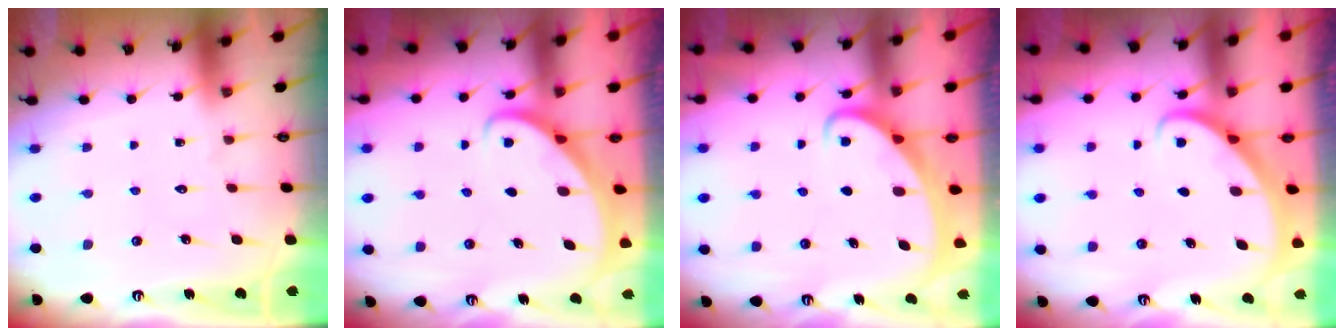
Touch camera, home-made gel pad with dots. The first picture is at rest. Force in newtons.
{"total": 2.5, "press": 2.5, "slide": 0.3}
{"total": 2.2, "press": 2.2, "slide": 0.3}
{"total": 2.6, "press": 2.6, "slide": 0.2}